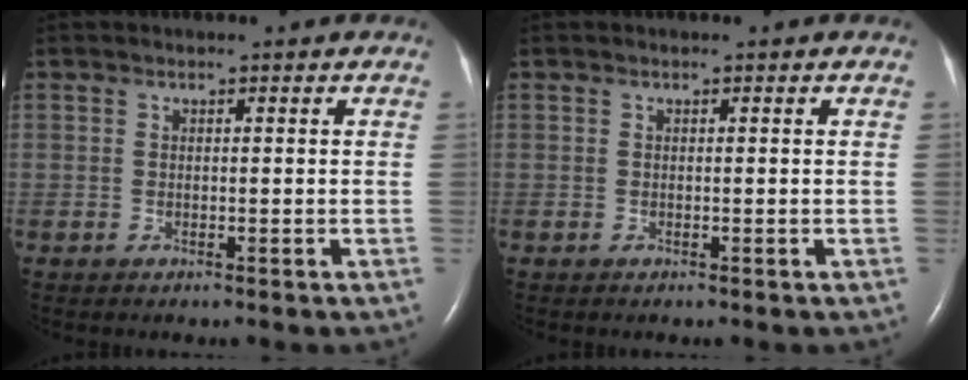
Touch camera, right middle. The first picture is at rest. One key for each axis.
{"total": 0.0}